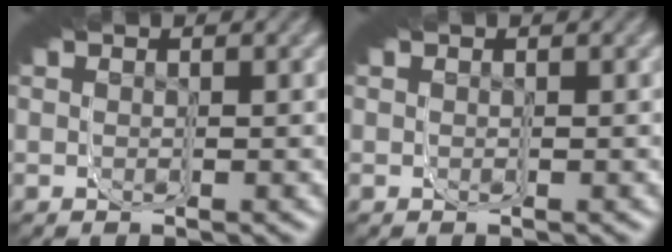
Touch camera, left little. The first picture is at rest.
{"total": 0.0}